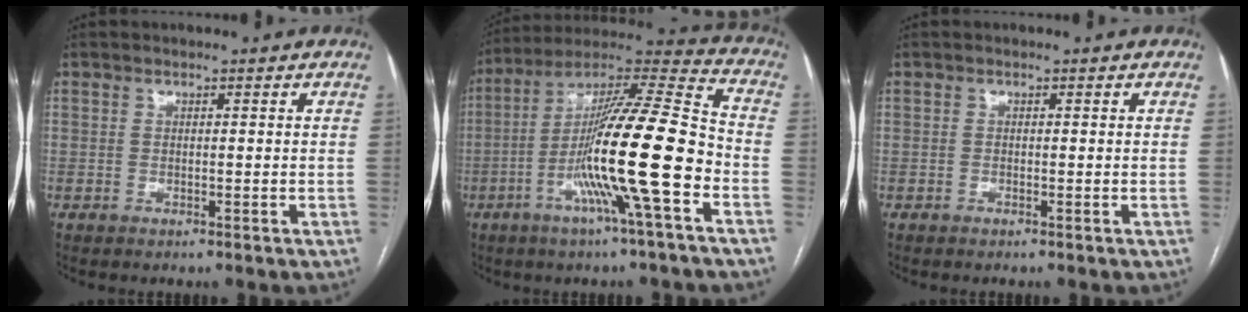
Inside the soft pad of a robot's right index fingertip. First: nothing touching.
{"total": 18.8, "force": [-5.7, -0.2, 17.9], "torque": [-0.318, 0.001, -0.108]}
{"total": 0.0}